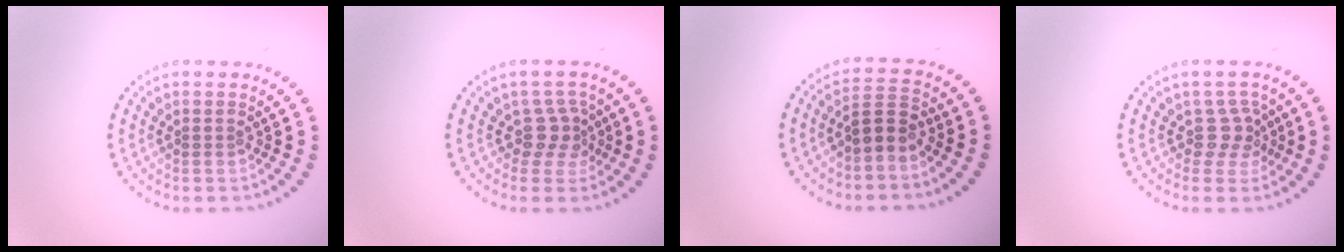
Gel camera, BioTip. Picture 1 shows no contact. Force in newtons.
{"total": 2.3, "press": 1.6, "slide": 1.6}
{"total": 2.5, "press": 2.2, "slide": 1.1}
{"total": 2.4, "press": 1.8, "slide": 1.6}